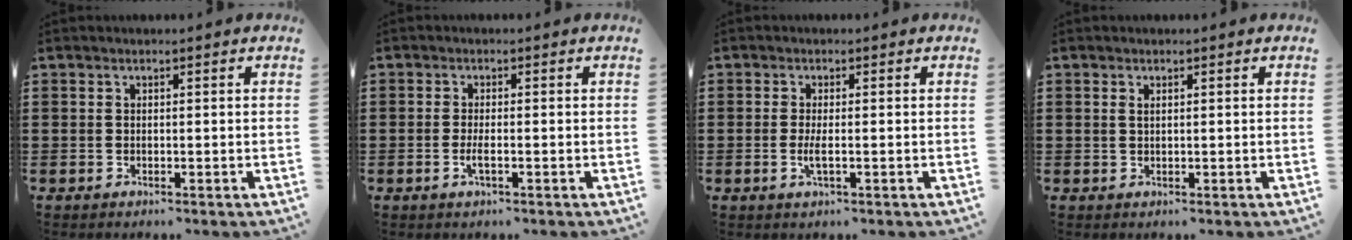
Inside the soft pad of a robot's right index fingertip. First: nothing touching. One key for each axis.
{"total": 2.0, "fx": -0.7, "fy": 0.3, "fz": 1.9, "tx": -0.041, "ty": -0.004, "tz": -0.015}
{"total": 2.4, "fx": -0.6, "fy": 0.4, "fz": 2.3, "tx": -0.048, "ty": -0.006, "tz": -0.013}
{"total": 0.7, "fx": 0.3, "fy": 0.3, "fz": 0.6, "tx": -0.013, "ty": 0.003, "tz": 0.005}